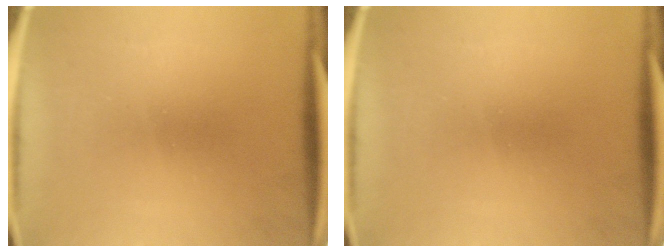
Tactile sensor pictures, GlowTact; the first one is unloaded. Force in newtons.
{"total": 0.0}